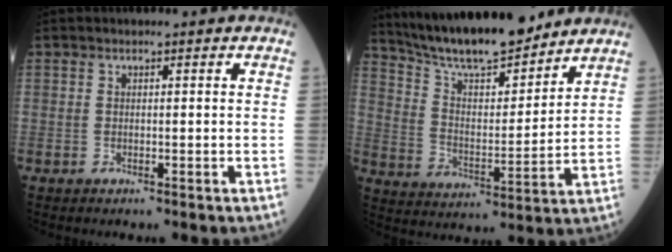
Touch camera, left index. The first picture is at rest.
{"total": 15.8, "force": [14.2, 2.2, 6.6], "torque": [-0.119, -0.001, 0.246]}